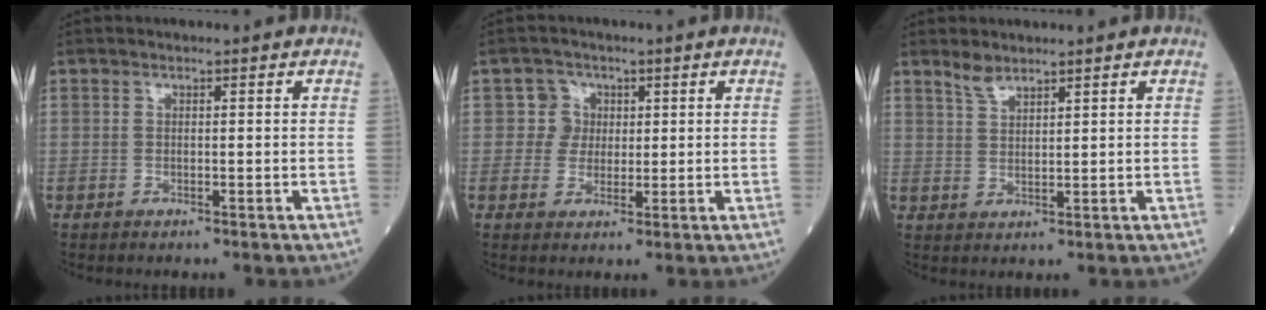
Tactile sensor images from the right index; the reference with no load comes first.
{"total": 3.4, "force": [0.8, 3.3, 0.0], "torque": [0.010, 0.005, 0.008]}
{"total": 2.5, "force": [2.3, 0.5, 0.9], "torque": [-0.019, 0.001, 0.048]}